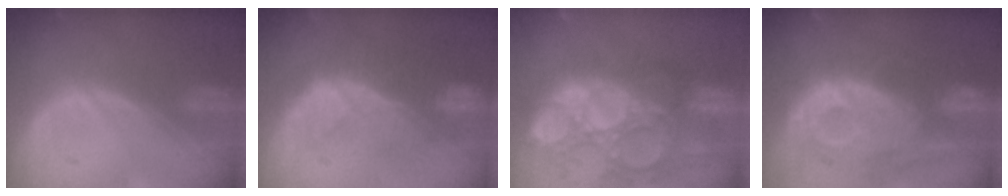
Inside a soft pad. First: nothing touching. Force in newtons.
{"total": 10.3, "press": 8.9, "slide": 5.2}
{"total": 14.7, "press": 12.7, "slide": 7.6}
{"total": 12.0, "press": 10.8, "slide": 5.3}